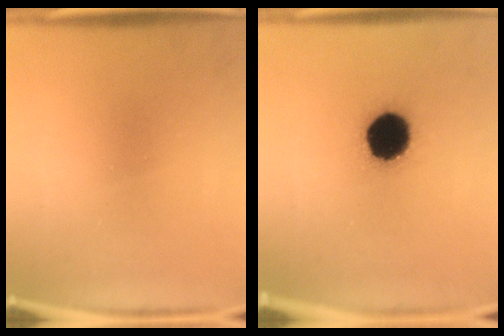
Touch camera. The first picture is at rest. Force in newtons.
{"total": 14.1}